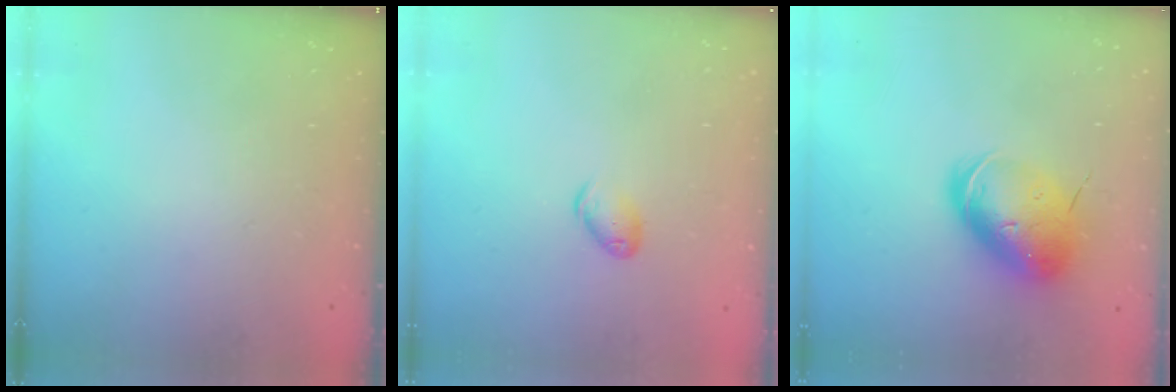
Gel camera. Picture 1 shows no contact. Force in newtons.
{"total": 5.6, "press": 5.5, "slide": 0.9}
{"total": 13.4, "press": 13.2, "slide": 2.4}